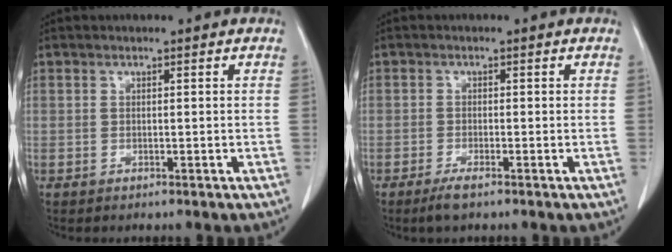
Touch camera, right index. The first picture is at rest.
{"total": 2.3, "force": [-1.7, 0.2, 1.6], "torque": [-0.036, -0.004, -0.032]}